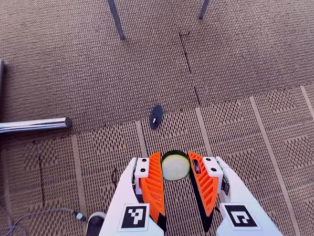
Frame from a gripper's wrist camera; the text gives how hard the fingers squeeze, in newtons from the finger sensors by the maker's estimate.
{"total": 7.5, "left": 7.4, "right": 7.7}